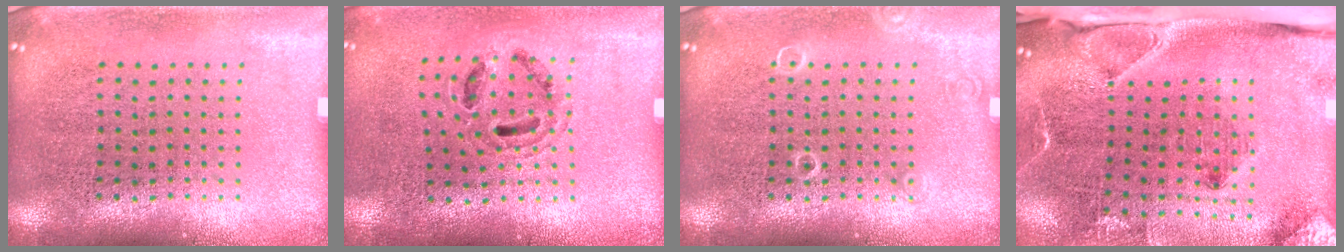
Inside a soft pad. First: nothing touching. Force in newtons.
{"total": 0.9, "press": 0.8, "slide": 0.3}
{"total": 0.9, "press": 0.9, "slide": 0.1}
{"total": 3.2, "press": 2.4, "slide": 2.2}